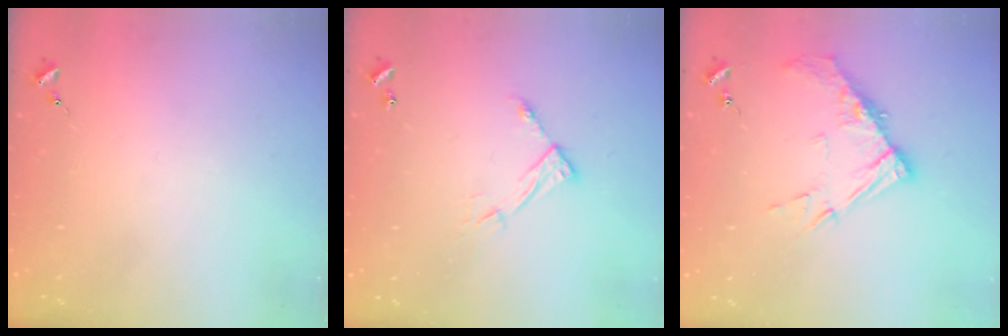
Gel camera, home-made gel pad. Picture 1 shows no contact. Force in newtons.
{"total": 8.1, "press": 8.1, "slide": 0.6}
{"total": 11.1, "press": 11.0, "slide": 1.1}